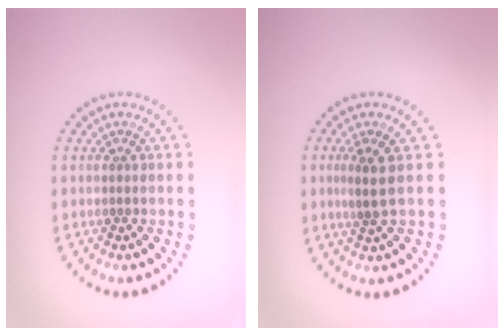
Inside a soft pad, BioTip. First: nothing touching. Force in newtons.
{"total": 2.1, "press": 1.7, "slide": 1.2}